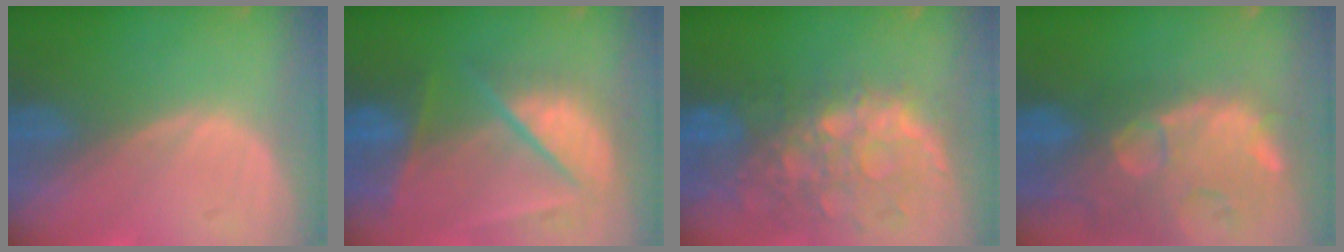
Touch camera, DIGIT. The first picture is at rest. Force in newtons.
{"total": 9.4, "press": 8.2, "slide": 4.5}
{"total": 11.2, "press": 9.8, "slide": 5.5}
{"total": 14.6, "press": 11.8, "slide": 8.6}